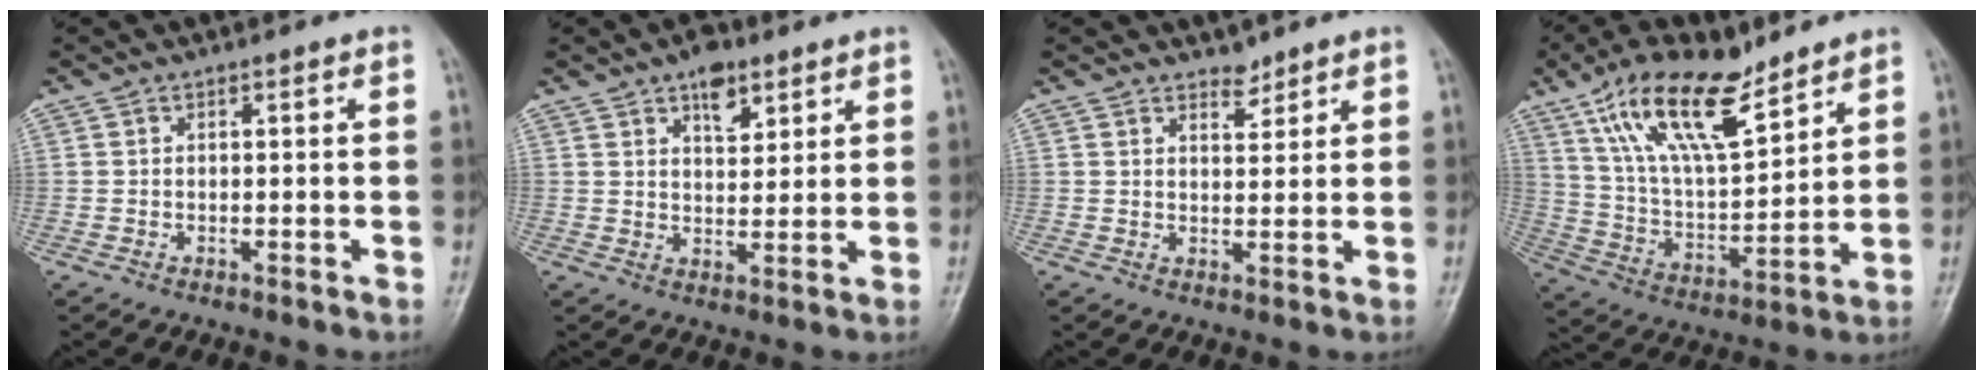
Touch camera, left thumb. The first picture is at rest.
{"total": 6.4, "force": [3.8, 3.5, 3.8], "torque": [-0.034, -0.019, 0.057]}
{"total": 2.6, "force": [2.2, 1.2, 0.6], "torque": [0.007, -0.018, 0.033]}
{"total": 18.4, "force": [11.8, 7.1, 12.2], "torque": [-0.193, -0.047, 0.227]}